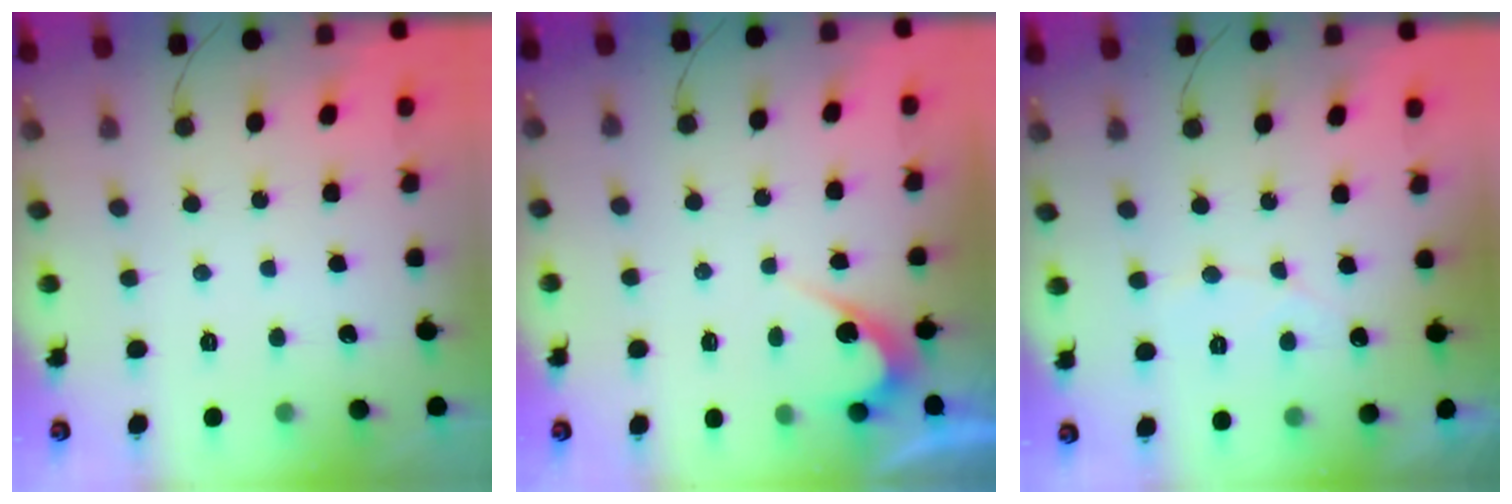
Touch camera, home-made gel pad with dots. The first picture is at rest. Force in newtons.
{"total": 4.2, "press": 4.1, "slide": 0.3}
{"total": 4.1, "press": 4.1, "slide": 0.3}